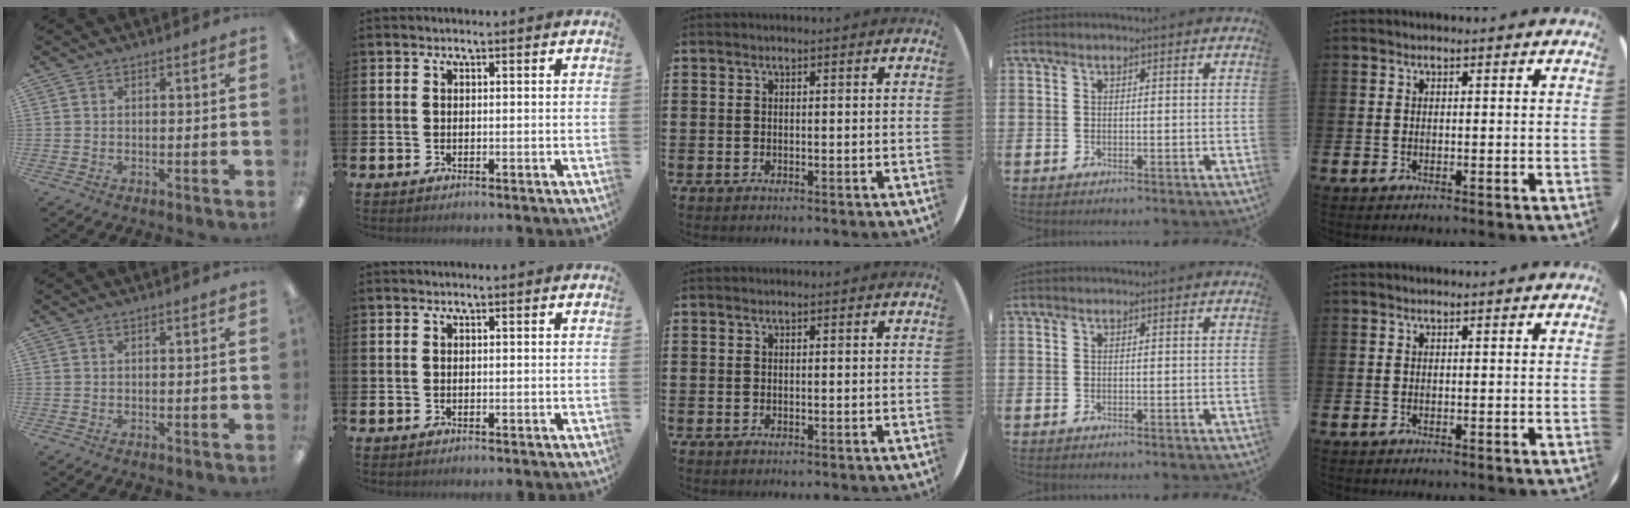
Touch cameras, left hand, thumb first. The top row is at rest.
{}